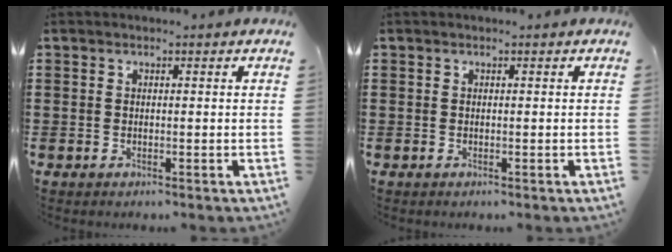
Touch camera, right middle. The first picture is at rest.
{"total": 0.0}